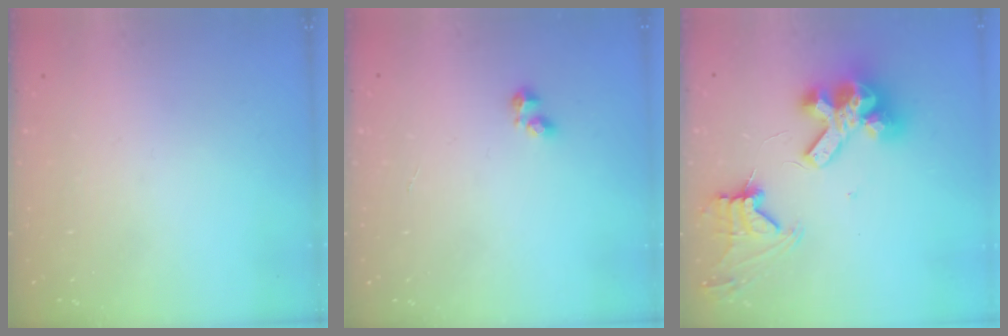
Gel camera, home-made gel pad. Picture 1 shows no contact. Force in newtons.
{"total": 2.2, "press": 2.1, "slide": 0.6}
{"total": 15.0, "press": 14.9, "slide": 1.8}